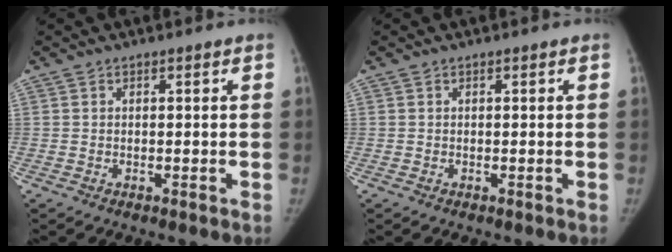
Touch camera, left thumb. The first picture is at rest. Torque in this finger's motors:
{"motor_torque": [0.06, -0.04, 0.55, -0.09, 0.03]}